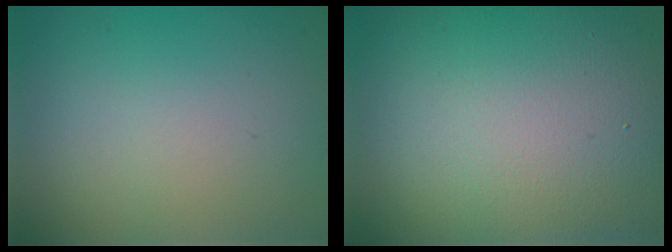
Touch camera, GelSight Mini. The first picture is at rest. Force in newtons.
{"total": 19.3, "press": 19.3, "slide": 1.0}